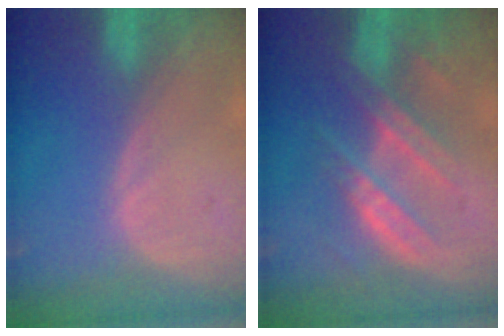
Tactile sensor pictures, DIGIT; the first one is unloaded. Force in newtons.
{"total": 7.5, "press": 7.2, "slide": 1.9}